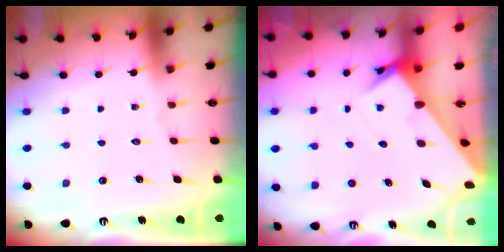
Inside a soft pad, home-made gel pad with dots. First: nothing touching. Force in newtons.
{"total": 4.0, "press": 4.0, "slide": 0.2}